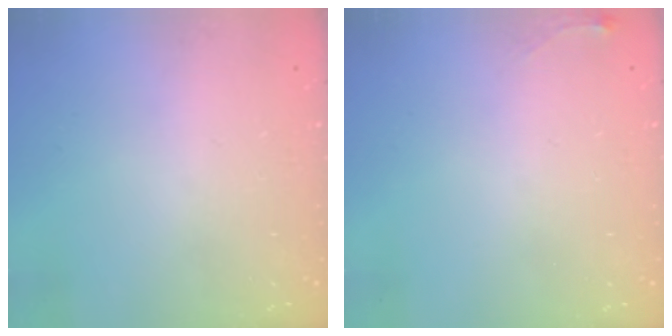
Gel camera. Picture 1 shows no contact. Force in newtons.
{"total": 4.0, "press": 3.9, "slide": 0.6}